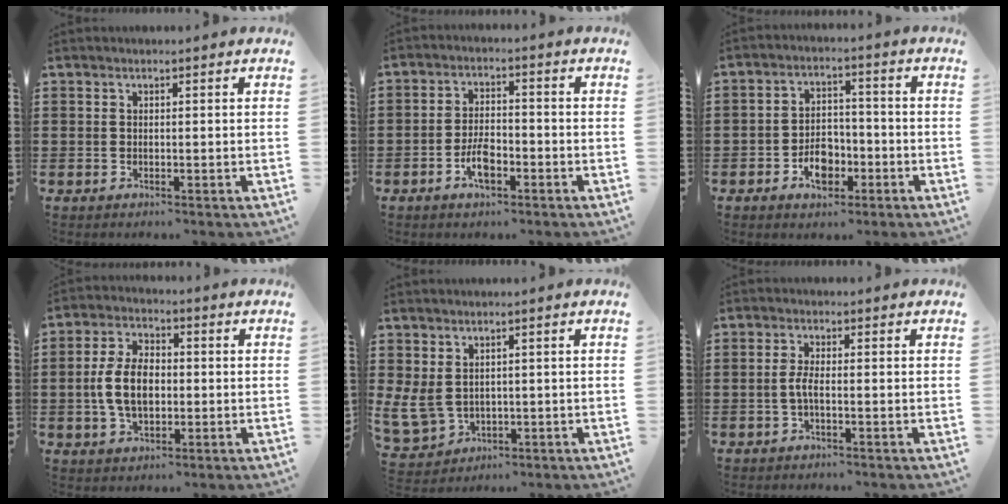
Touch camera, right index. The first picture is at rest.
{"total": 4.6, "force": [-2.2, 2.0, 3.5], "torque": [-0.078, -0.001, -0.044]}
{"total": 5.3, "force": [-2.5, 3.4, 3.3], "torque": [-0.036, 0.004, -0.045]}
{"total": 7.9, "force": [-0.6, 4.7, 6.3], "torque": [-0.145, 0.006, -0.016]}
{"total": 4.5, "force": [1.1, 3.7, 2.3], "torque": [-0.083, -0.003, 0.017]}
{"total": 2.5, "force": [-0.8, 0.2, 2.4], "torque": [-0.066, -0.009, -0.022]}